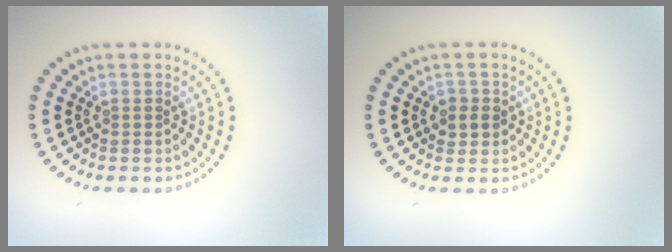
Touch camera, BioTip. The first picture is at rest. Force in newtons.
{"total": 1.5, "press": 1.4, "slide": 0.7}